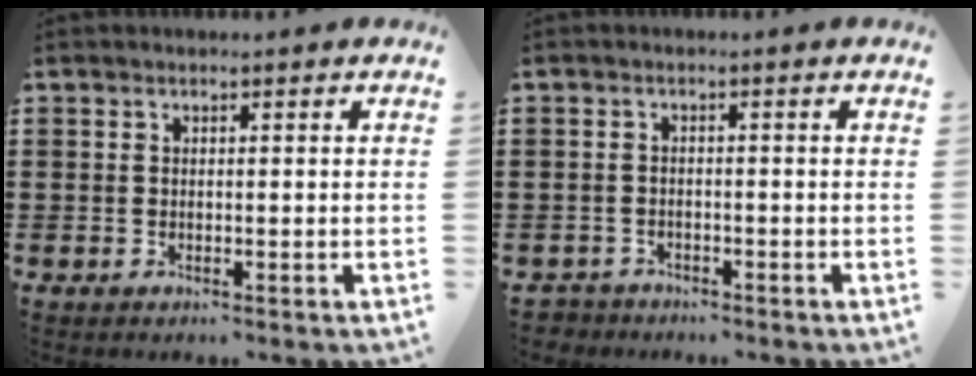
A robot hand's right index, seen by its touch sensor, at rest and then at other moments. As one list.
[{"total": 1.7, "force": [-1.7, 0.4, -0.3], "torque": [-0.001, 0.003, -0.039]}]